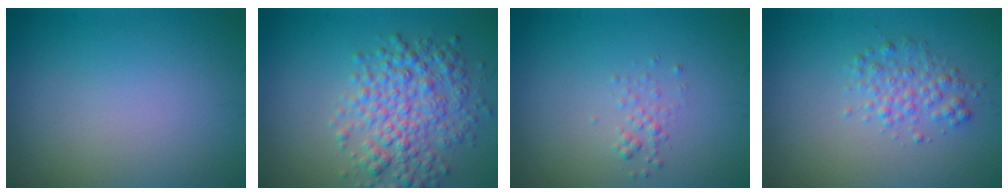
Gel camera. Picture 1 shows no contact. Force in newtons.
{"total": 5.5, "press": 5.5, "slide": 0.1}
{"total": 1.0, "press": 1.0, "slide": 0.1}
{"total": 2.2, "press": 2.2, "slide": 0.0}